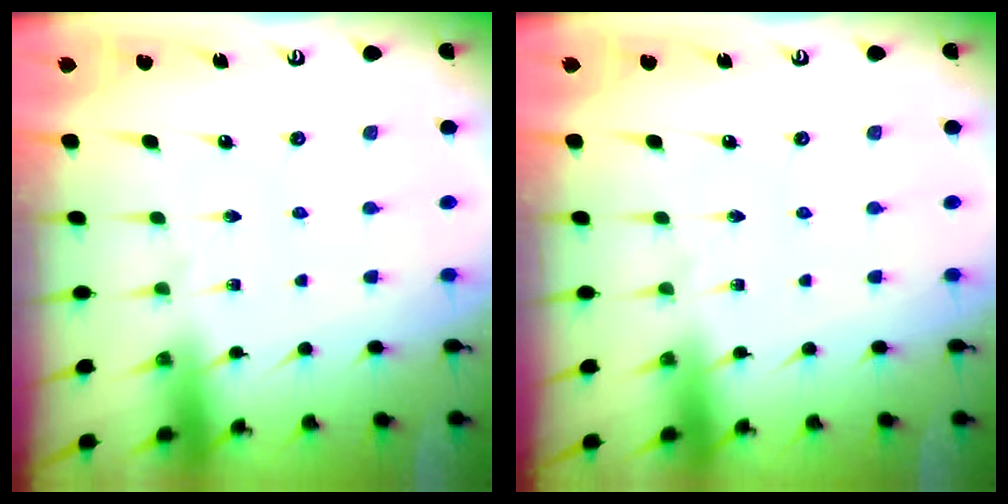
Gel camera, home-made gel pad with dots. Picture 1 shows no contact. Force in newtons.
{"total": 0.0}